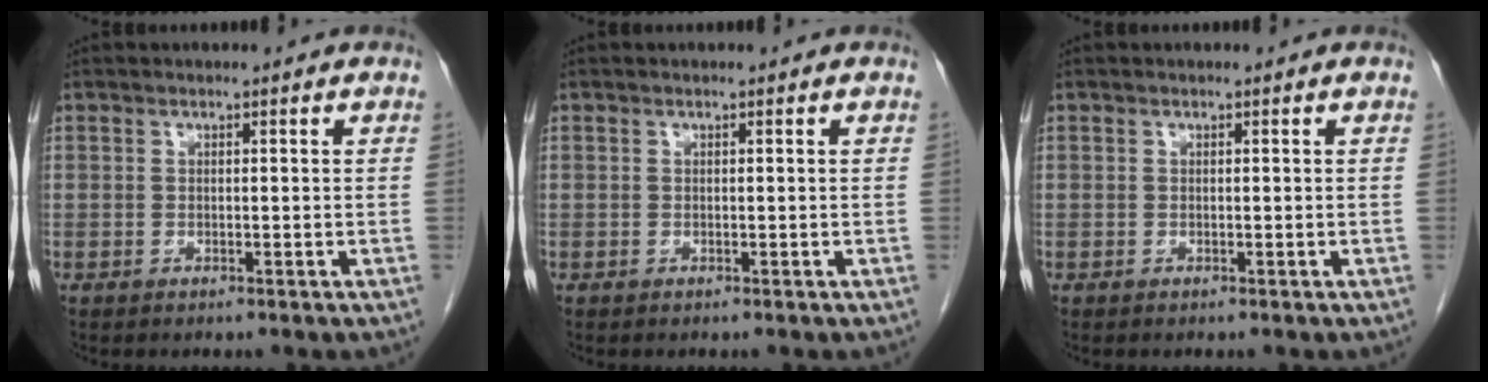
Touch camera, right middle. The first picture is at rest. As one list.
[{"total": 0.0}, {"total": 0.0}]